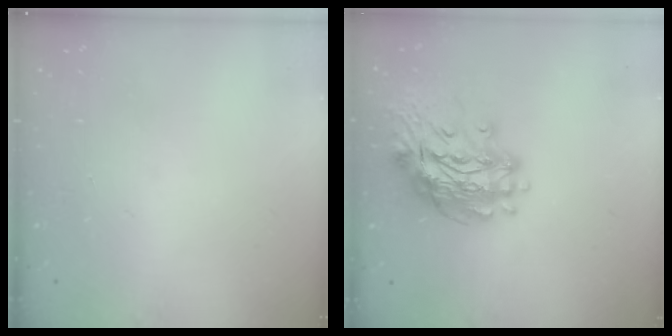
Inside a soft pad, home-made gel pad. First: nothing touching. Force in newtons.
{"total": 17.0, "press": 16.8, "slide": 2.5}